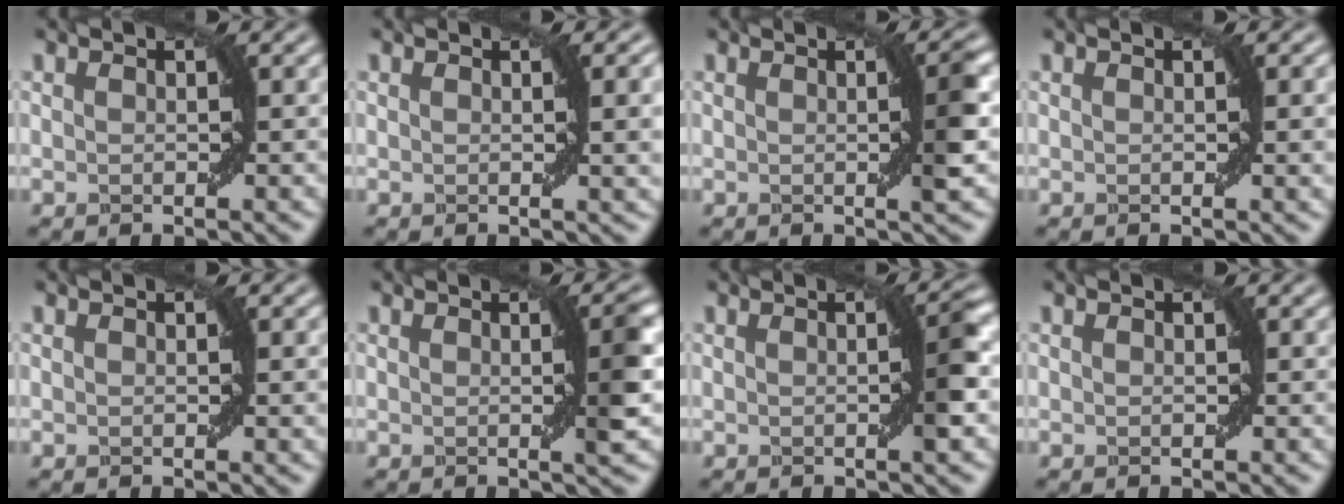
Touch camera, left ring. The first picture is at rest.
{"total": 3.2, "force": [0.5, 0.7, 3.0], "torque": [-0.033, 0.004, 0.009]}
{"total": 3.1, "force": [0.1, 0.4, 3.1], "torque": [-0.037, 0.003, -0.001]}
{"total": 1.2, "force": [0.2, 0.1, 1.2], "torque": [-0.014, 0.001, 0.003]}
{"total": 0.6, "force": [0.1, -0.1, 0.6], "torque": [-0.006, 0.000, 0.002]}
{"total": 3.5, "force": [0.1, 0.6, 3.5], "torque": [-0.040, 0.004, -0.002]}
{"total": 2.6, "force": [0.0, 0.2, 2.6], "torque": [-0.035, 0.006, -0.001]}
{"total": 0.0}